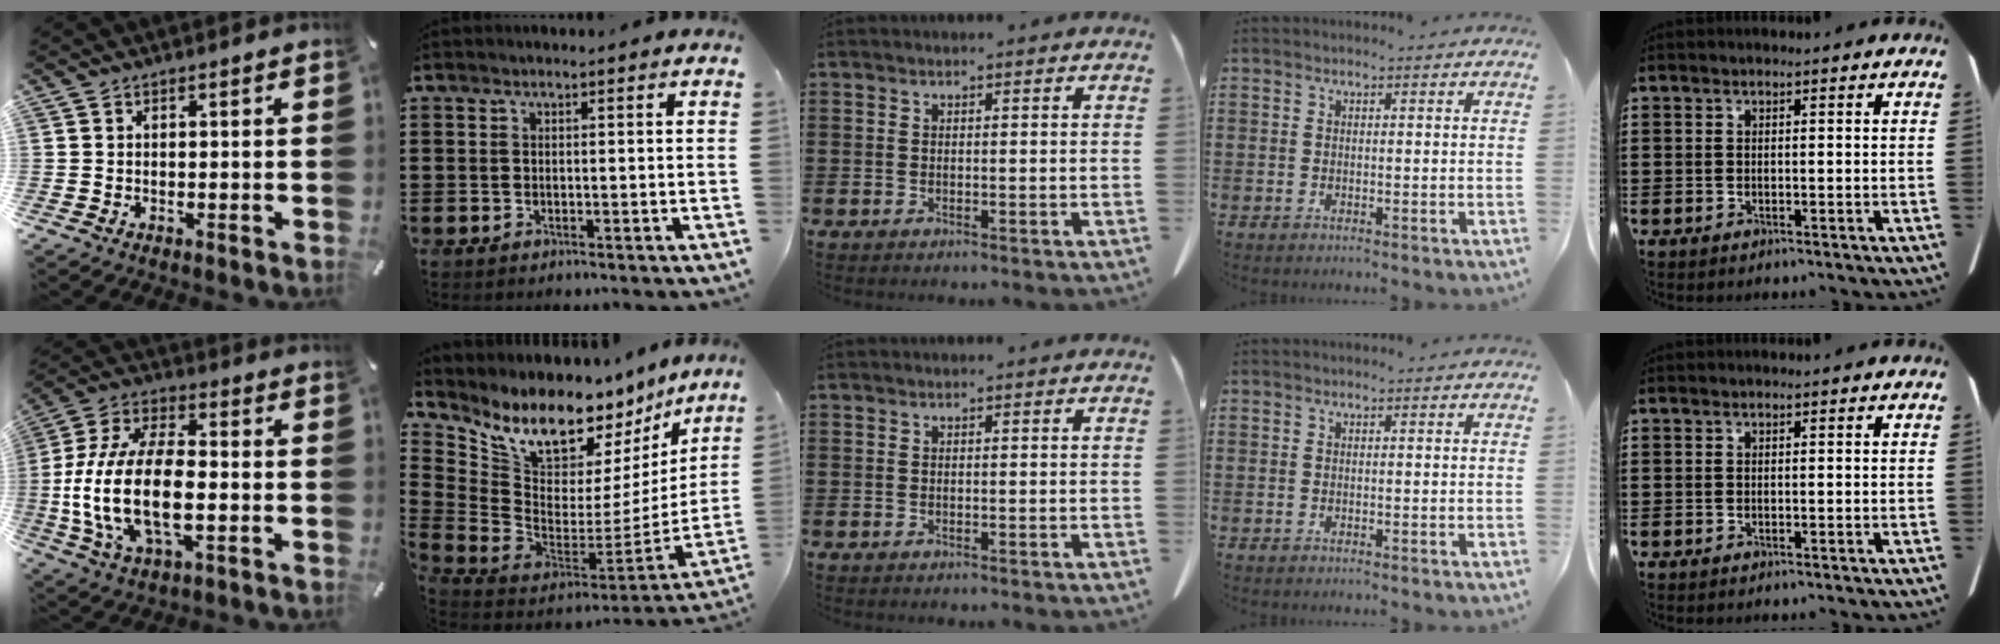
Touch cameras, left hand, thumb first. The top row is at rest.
{"thumb": {"total": 18.1, "force": [-3.2, 9.6, 15.1], "torque": [-0.328, -0.006, -0.057]}, "index": {"total": 9.9, "force": [7.9, 4.1, 4.3], "torque": [-0.113, -0.074, 0.138]}}